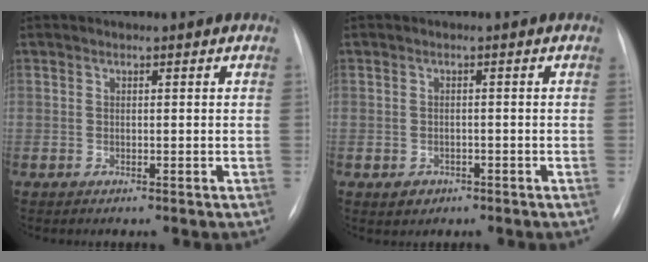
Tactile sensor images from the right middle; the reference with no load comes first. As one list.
[{"total": 1.9, "force": [-1.0, 1.5, 0.5], "torque": [-0.006, 0.004, -0.008]}]